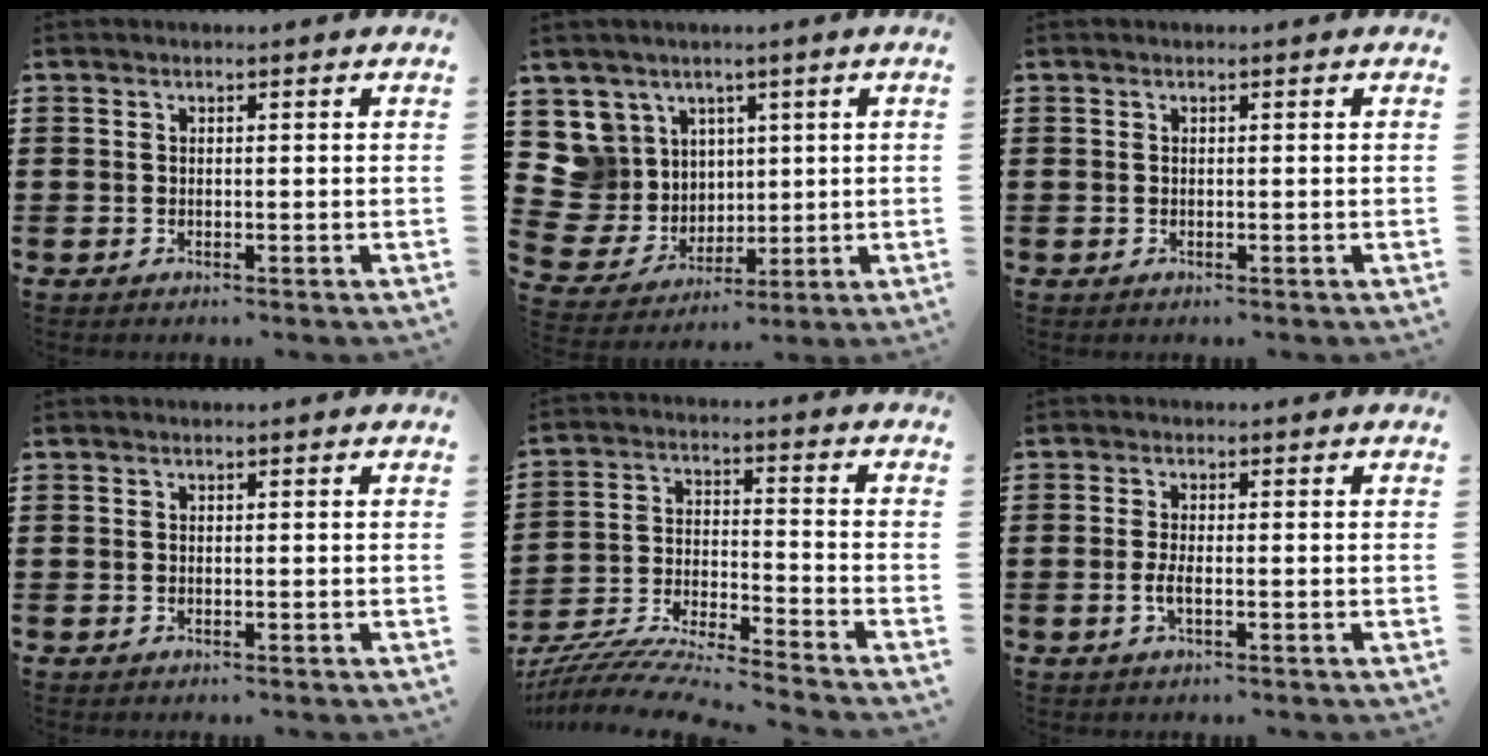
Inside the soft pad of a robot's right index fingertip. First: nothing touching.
{"total": 8.7, "force": [3.0, 8.1, 1.2], "torque": [-0.096, -0.023, 0.060]}
{"total": 0.0}
{"total": 0.0}
{"total": 8.3, "force": [-7.9, -0.1, 2.3], "torque": [-0.058, -0.006, -0.162]}
{"total": 2.2, "force": [-0.6, 0.4, 2.0], "torque": [-0.043, -0.003, -0.013]}